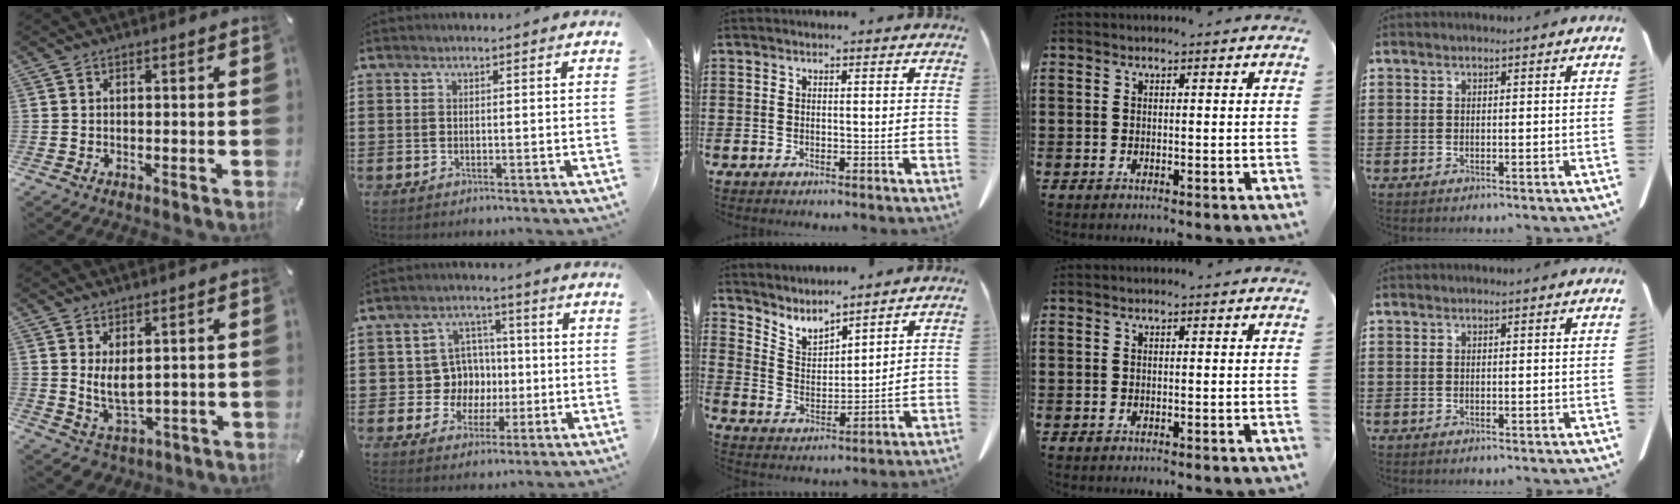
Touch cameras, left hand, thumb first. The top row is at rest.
{"thumb": {"total": 6.2, "force": [1.6, 4.1, 4.3], "torque": [-0.091, -0.001, 0.030]}, "index": {"total": 7.5, "force": [0.5, 7.1, 2.3], "torque": [-0.059, 0.012, 0.012]}, "middle": {"total": 4.6, "force": [4.4, 1.1, 0.7], "torque": [-0.036, -0.029, 0.076]}}